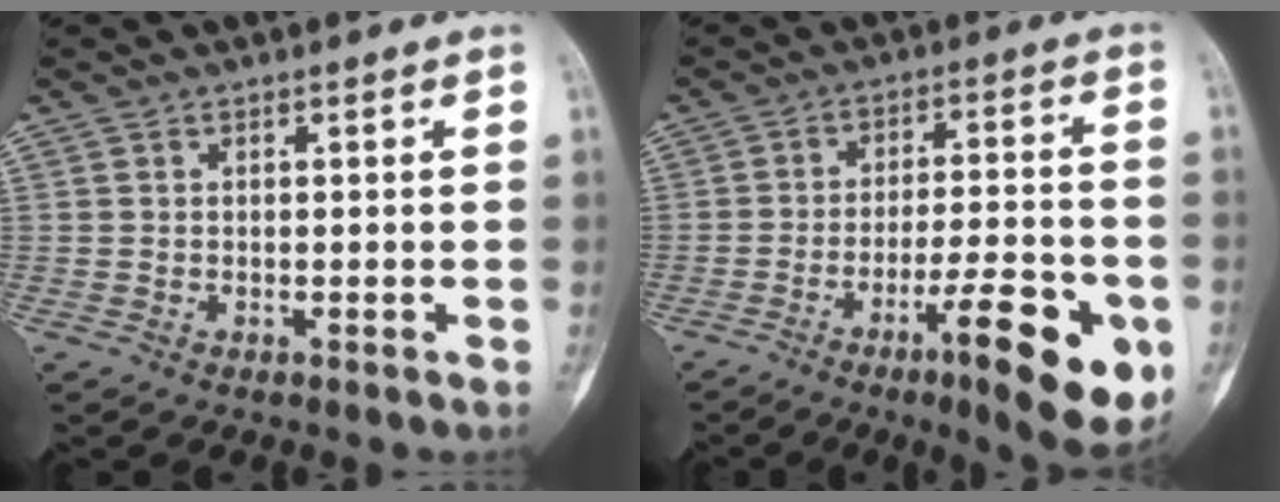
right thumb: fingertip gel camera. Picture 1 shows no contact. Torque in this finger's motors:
{"motor_torque": [0.09, 0.85, 0.37, -0.17, 0.12]}